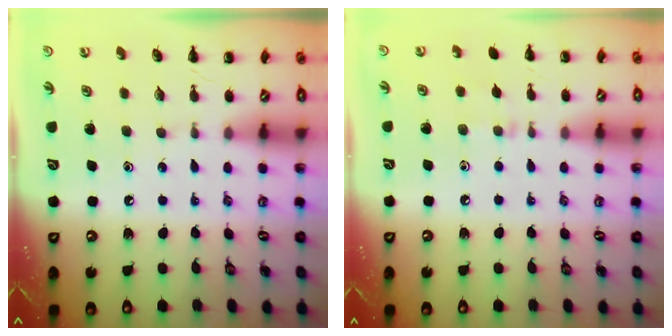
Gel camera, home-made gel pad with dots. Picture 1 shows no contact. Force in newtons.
{"total": 4.8, "press": 4.5, "slide": 1.5}